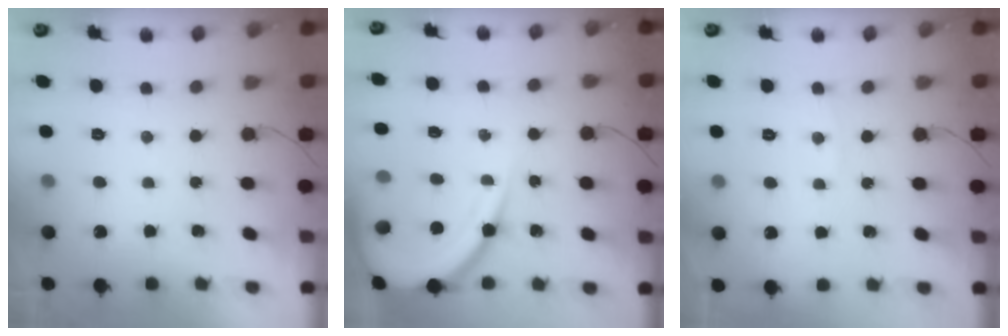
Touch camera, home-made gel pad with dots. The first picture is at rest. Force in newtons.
{"total": 13.2, "press": 13.1, "slide": 1.4}
{"total": 2.8, "press": 2.8, "slide": 0.4}